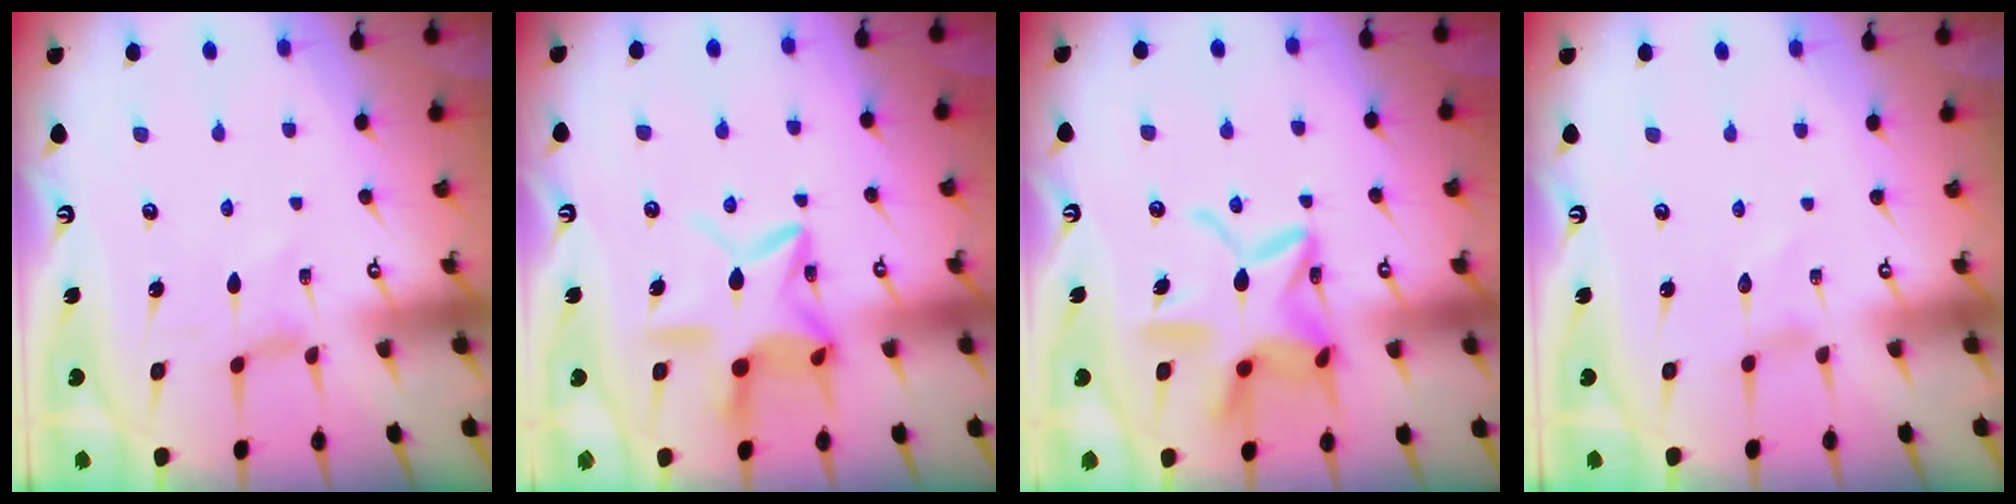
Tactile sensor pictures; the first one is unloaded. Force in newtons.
{"total": 15.2, "press": 15.2, "slide": 1.1}
{"total": 17.9, "press": 17.8, "slide": 1.7}
{"total": 0.0}